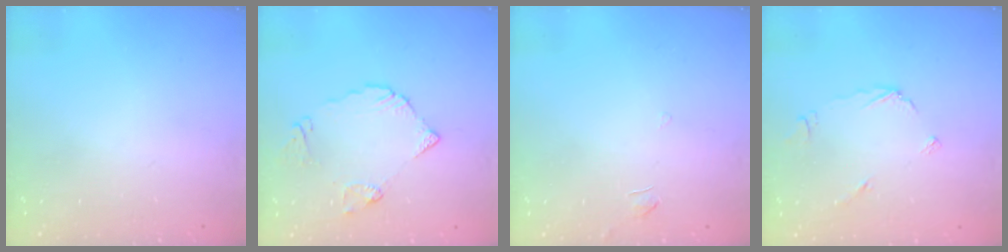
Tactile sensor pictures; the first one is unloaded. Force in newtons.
{"total": 9.0, "press": 9.0, "slide": 0.8}
{"total": 3.9, "press": 3.9, "slide": 0.4}
{"total": 3.8, "press": 3.8, "slide": 0.5}